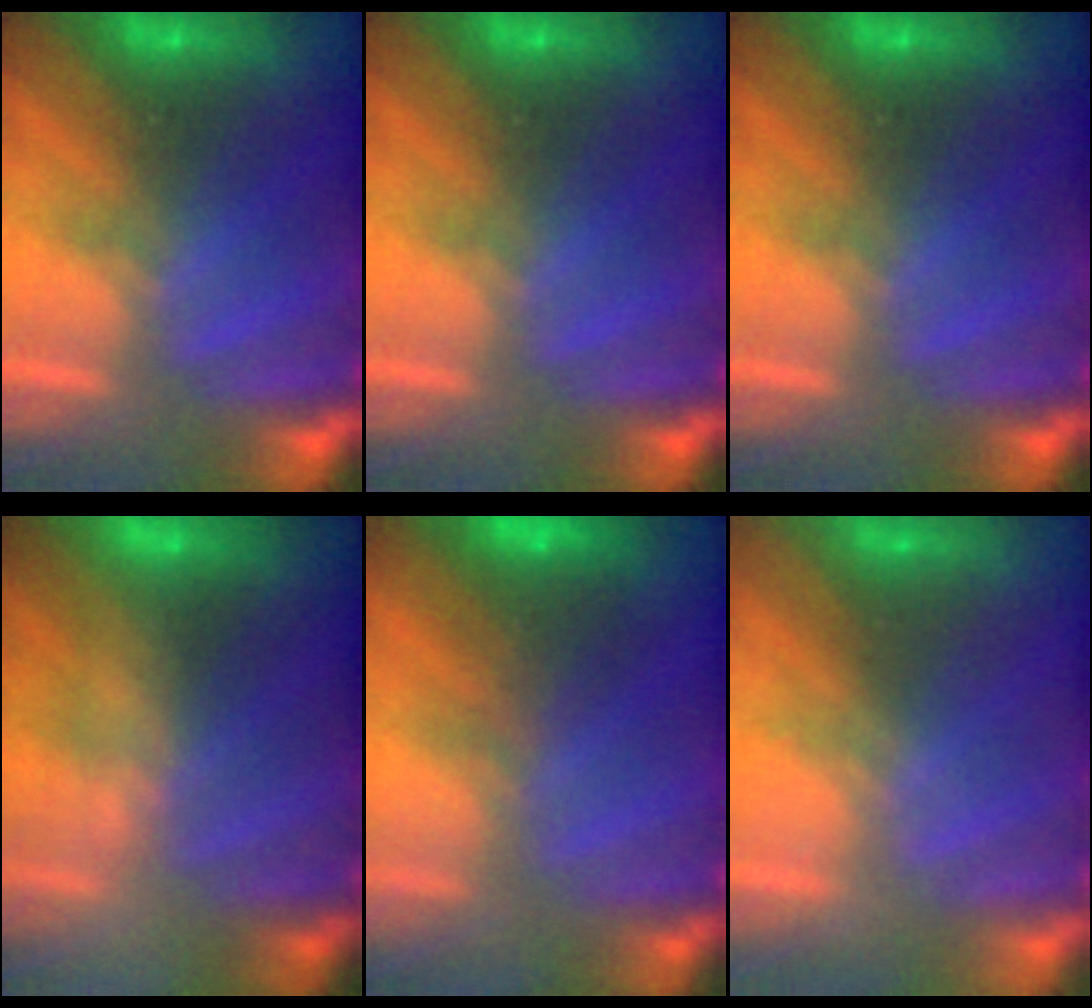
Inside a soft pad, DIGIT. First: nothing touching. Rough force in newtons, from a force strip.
{"total": 0.0}
{"total": 0.0}
{"total": 2.4}
{"total": 7.3}
{"total": 2.1}